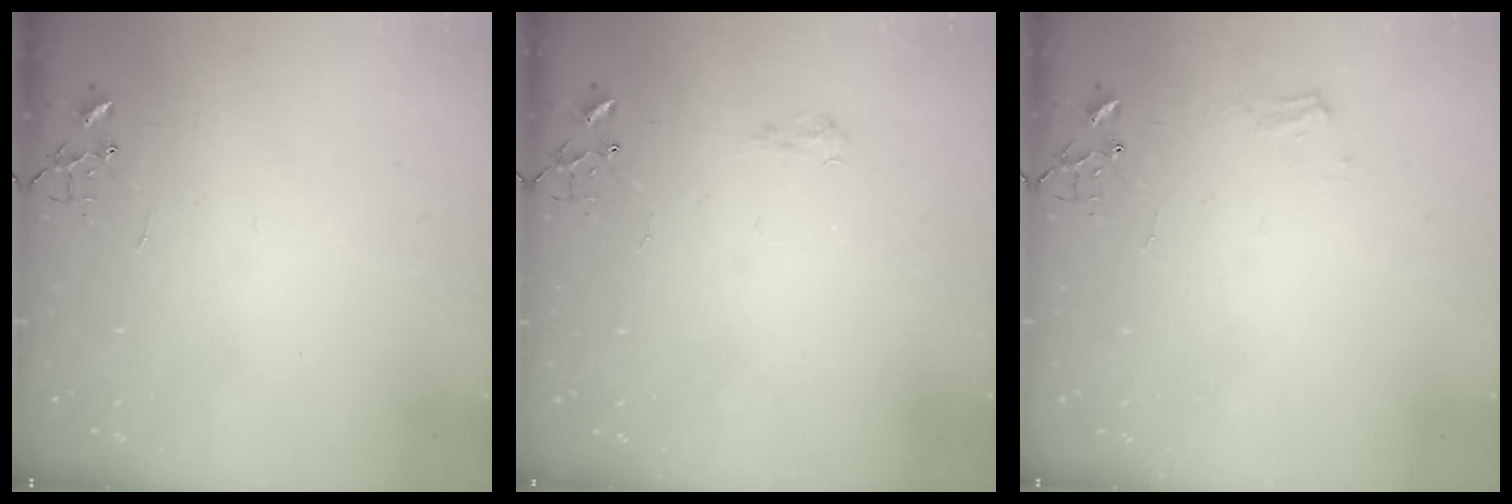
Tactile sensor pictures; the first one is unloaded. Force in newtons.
{"total": 5.7, "press": 5.7, "slide": 0.6}
{"total": 6.7, "press": 6.7, "slide": 0.7}